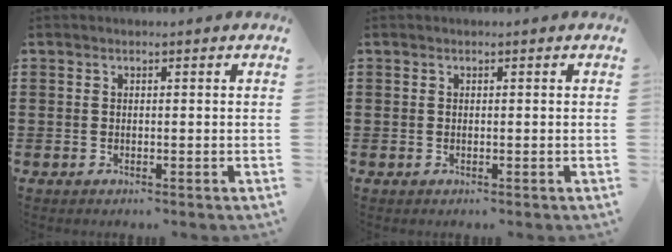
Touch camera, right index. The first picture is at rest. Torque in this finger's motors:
{"motor_torque": [0.22, 0.78, 0.00, 0.01]}